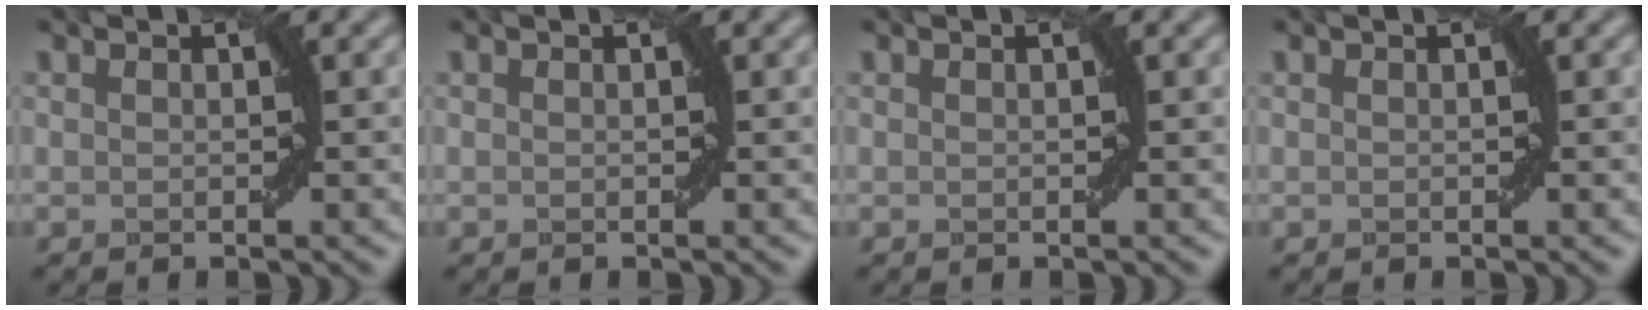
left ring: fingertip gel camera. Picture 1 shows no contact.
{"total": 0.0}
{"total": 0.0}
{"total": 0.0}